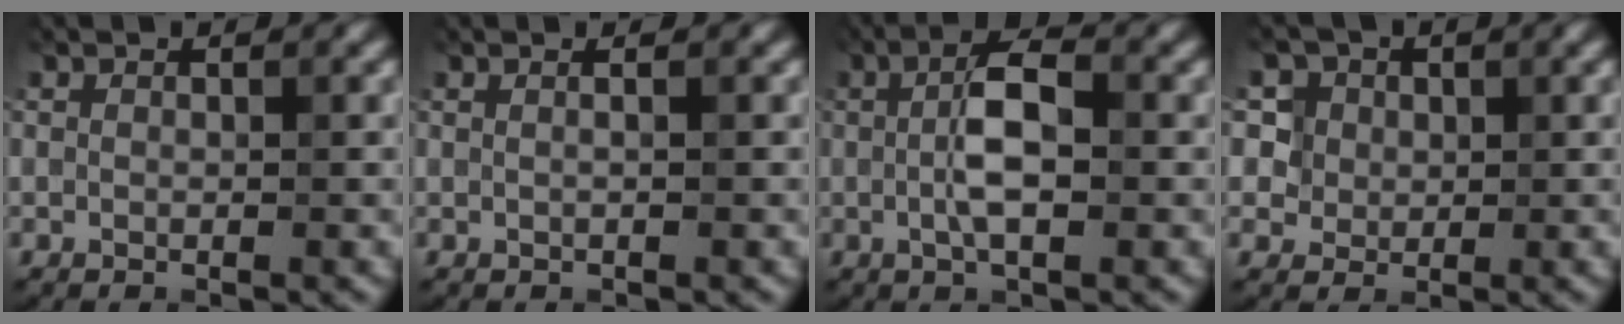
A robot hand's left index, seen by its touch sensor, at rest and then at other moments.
{"total": 1.3, "force": [0.4, 0.7, 1.1], "torque": [-0.002, -0.003, -0.010]}
{"total": 4.5, "force": [0.0, 1.4, 4.2], "torque": [-0.082, 0.007, -0.004]}
{"total": 10.9, "force": [6.1, 7.8, 4.6], "torque": [-0.107, 0.029, 0.080]}